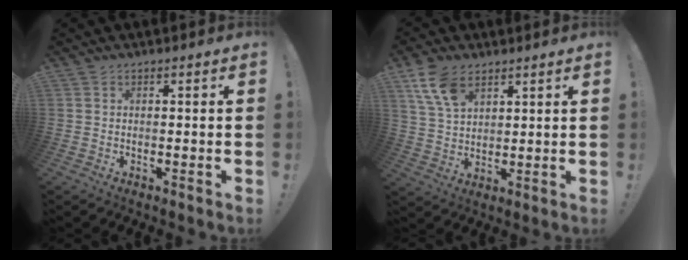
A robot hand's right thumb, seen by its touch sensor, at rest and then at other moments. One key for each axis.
{"total": 9.8, "fx": 5.6, "fy": 5.6, "fz": 5.7, "tx": -0.114, "ty": -0.011, "tz": 0.112}